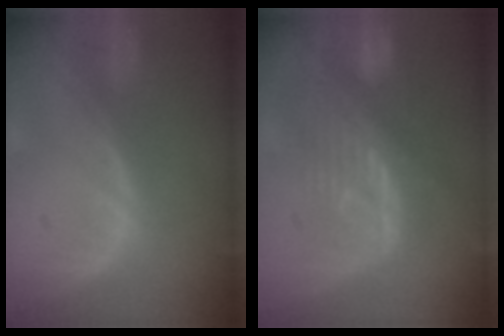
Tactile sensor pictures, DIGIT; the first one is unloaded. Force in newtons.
{"total": 10.2, "press": 8.9, "slide": 4.9}